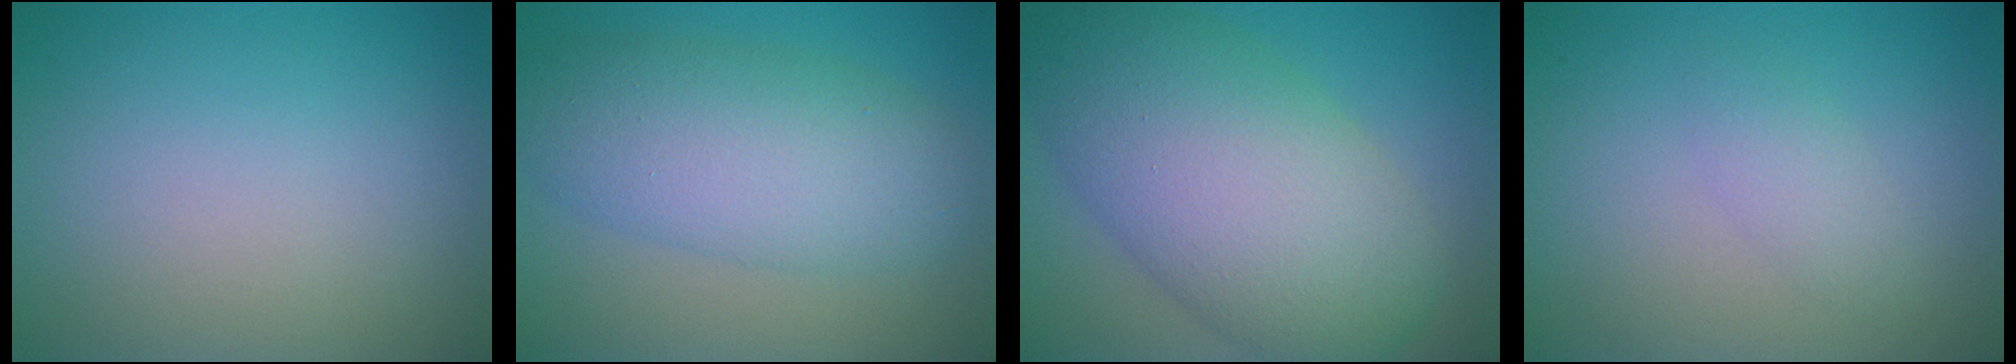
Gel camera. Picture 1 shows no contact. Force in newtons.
{"total": 7.1, "press": 7.1, "slide": 0.0}
{"total": 12.1, "press": 12.1, "slide": 0.2}
{"total": 1.5, "press": 1.5, "slide": 0.0}